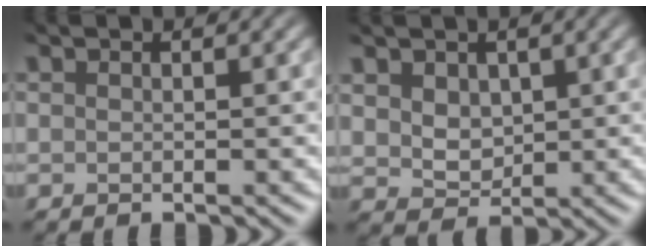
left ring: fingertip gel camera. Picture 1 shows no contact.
{"total": 2.6, "force": [0.5, 2.0, 1.5], "torque": [-0.044, -0.013, 0.014]}